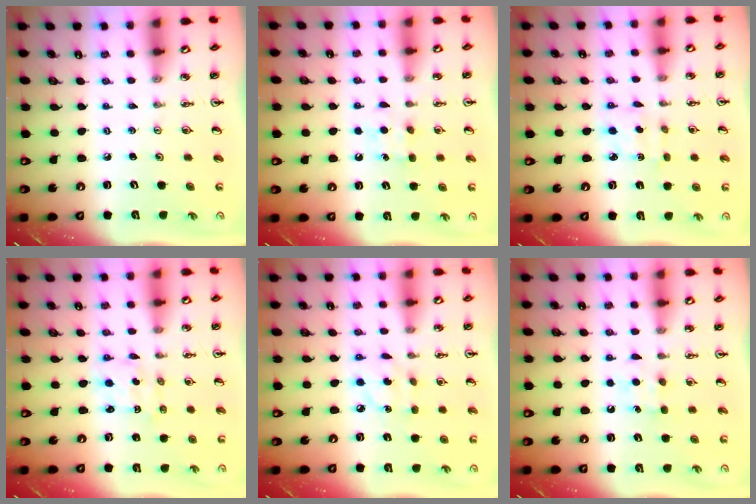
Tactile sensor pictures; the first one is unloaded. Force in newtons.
{"total": 5.6, "press": 5.5, "slide": 0.7}
{"total": 2.0, "press": 2.0, "slide": 0.2}
{"total": 1.9, "press": 1.9, "slide": 0.4}
{"total": 4.3, "press": 4.3, "slide": 0.5}
{"total": 5.6, "press": 5.5, "slide": 0.7}